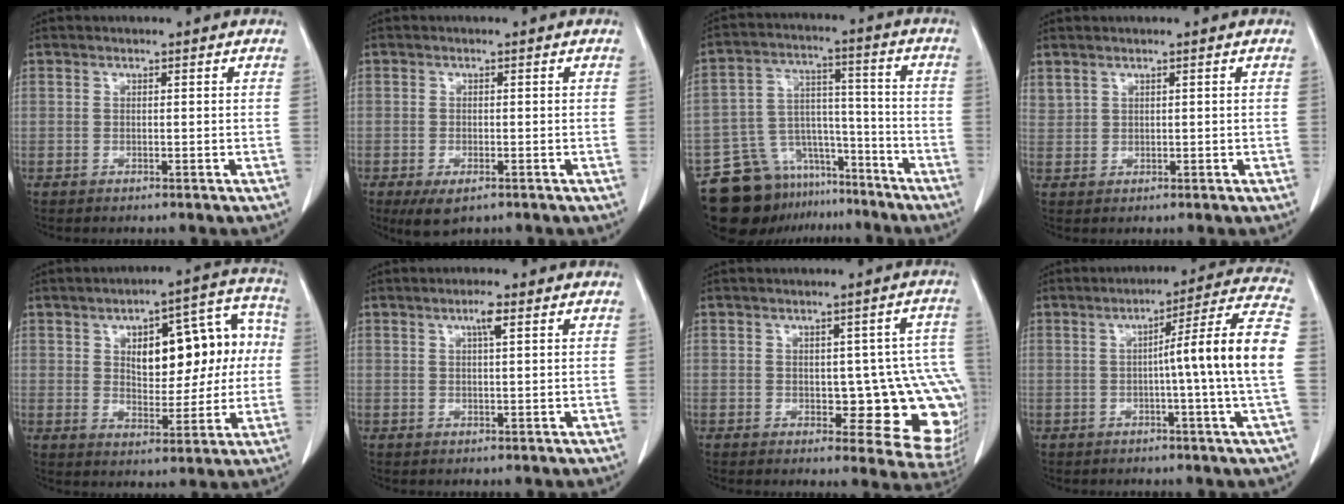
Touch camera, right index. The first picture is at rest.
{"total": 3.9, "force": [-2.2, 1.7, 2.7], "torque": [-0.051, -0.008, -0.026]}
{"total": 14.6, "force": [-11.7, 7.9, 3.6], "torque": [-0.056, 0.058, -0.187]}
{"total": 1.6, "force": [1.3, 0.9, 0.4], "torque": [-0.011, 0.010, 0.033]}
{"total": 14.6, "force": [2.3, 6.6, 12.8], "torque": [-0.164, 0.045, 0.042]}
{"total": 2.3, "force": [1.1, 0.1, 2.1], "torque": [-0.040, 0.000, 0.016]}
{"total": 13.9, "force": [-1.6, 5.2, 12.8], "torque": [-0.102, 0.016, -0.006]}
{"total": 13.4, "force": [-0.8, -2.2, 13.2], "torque": [-0.183, 0.008, -0.018]}